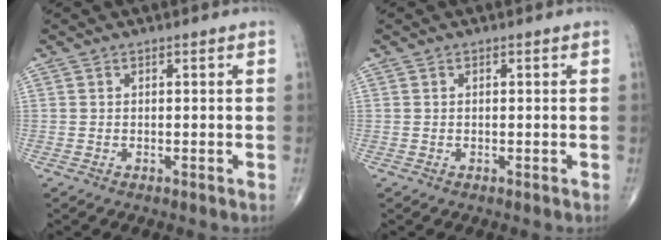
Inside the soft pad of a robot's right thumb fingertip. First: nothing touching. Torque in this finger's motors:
{"motor_torque": [-0.17, -0.12, -0.04, 0.08, -0.04]}